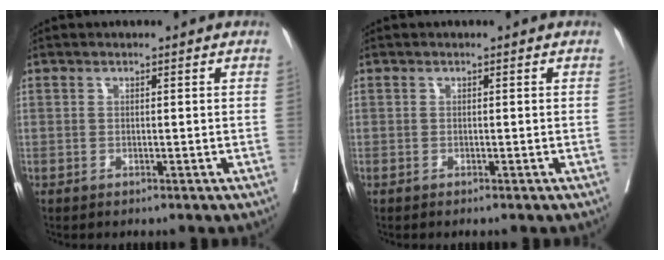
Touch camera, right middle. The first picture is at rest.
{"total": 0.0}